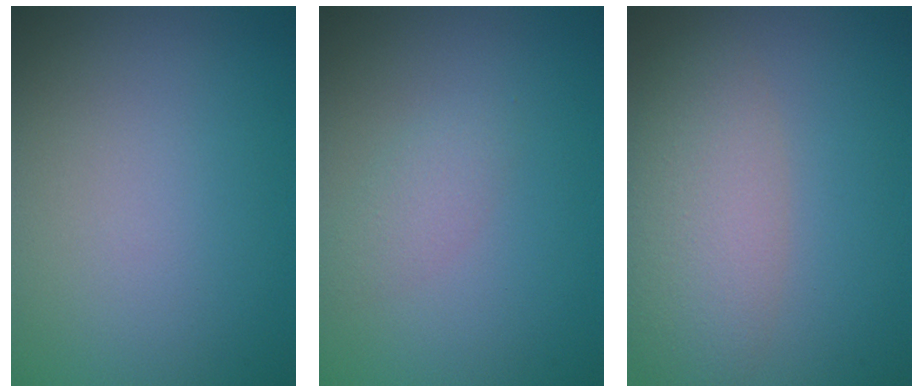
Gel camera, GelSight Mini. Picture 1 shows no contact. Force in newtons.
{"total": 1.4, "press": 1.4, "slide": 0.0}
{"total": 4.7, "press": 4.7, "slide": 0.2}